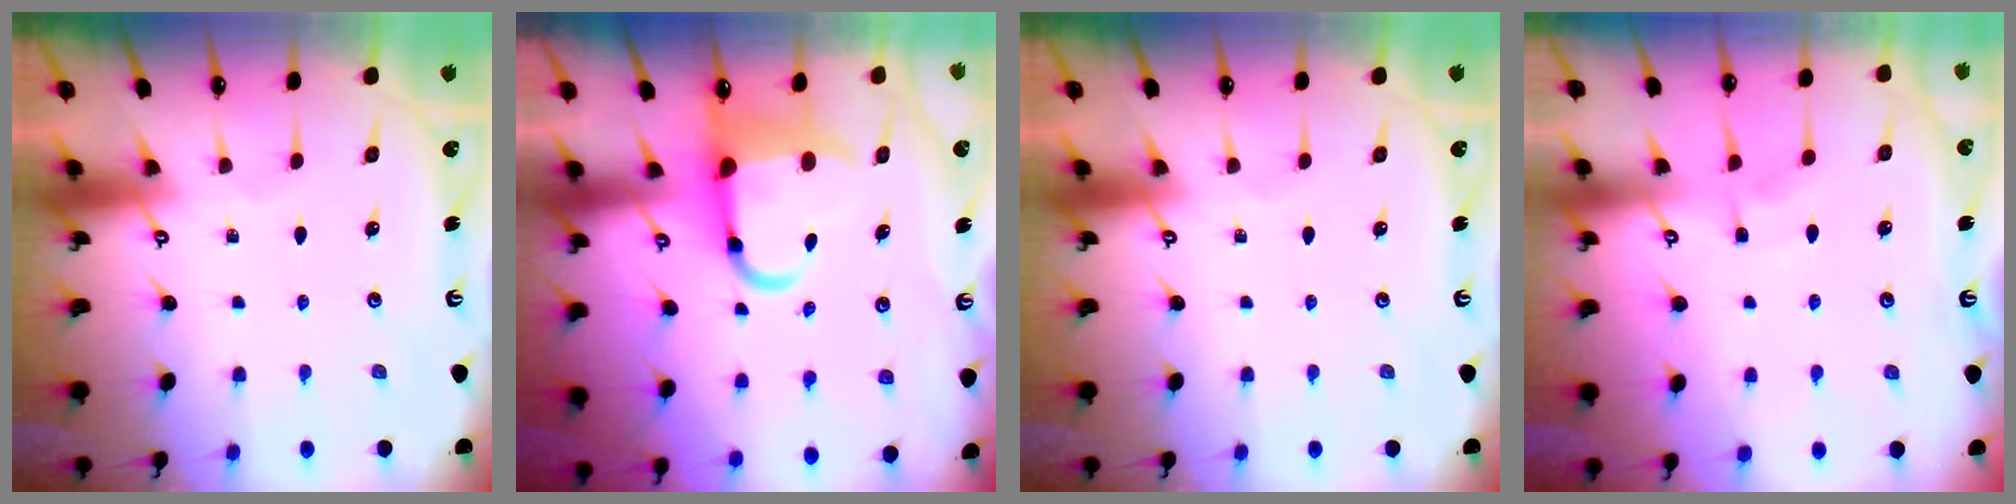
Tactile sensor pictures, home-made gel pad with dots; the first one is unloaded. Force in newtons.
{"total": 8.1, "press": 7.9, "slide": 2.1}
{"total": 0.0}
{"total": 4.6, "press": 4.6, "slide": 0.5}